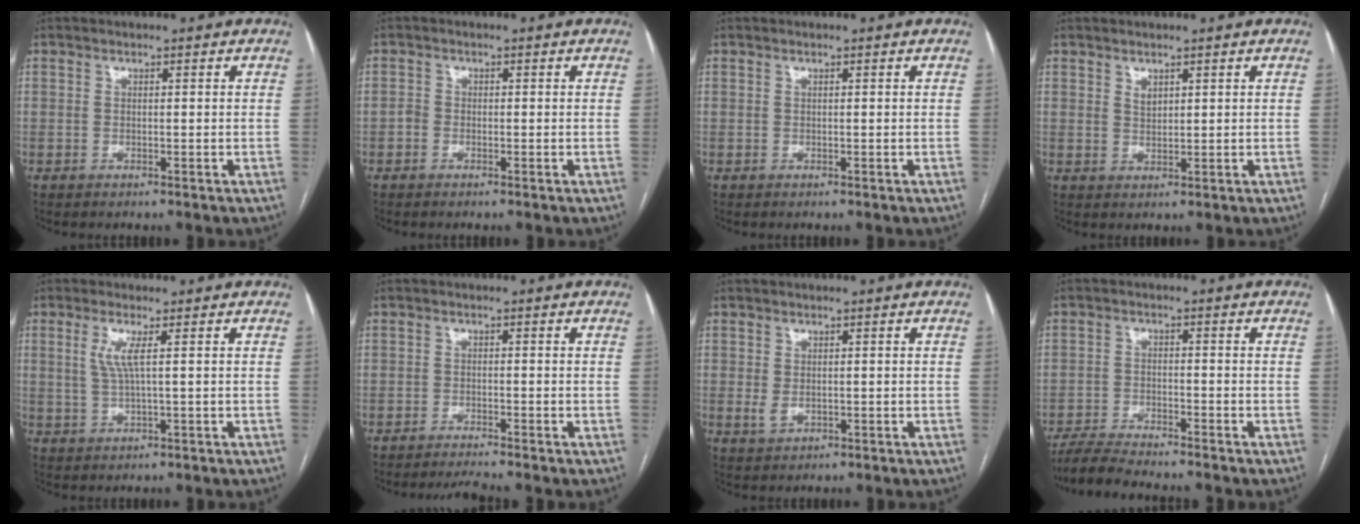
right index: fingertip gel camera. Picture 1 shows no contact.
{"total": 0.9, "force": [-0.5, 0.7, 0.4], "torque": [-0.005, 0.003, -0.012]}
{"total": 0.0}
{"total": 1.5, "force": [1.0, 0.8, 0.8], "torque": [-0.015, -0.002, 0.023]}
{"total": 3.5, "force": [1.0, -0.1, 3.3], "torque": [-0.077, 0.000, 0.021]}
{"total": 2.3, "force": [-2.0, -1.0, 0.3], "torque": [-0.015, -0.014, -0.036]}
{"total": 1.7, "force": [0.0, 1.1, 1.3], "torque": [-0.026, -0.005, 0.006]}
{"total": 7.3, "force": [-6.7, -0.2, 2.8], "torque": [-0.049, -0.019, -0.116]}